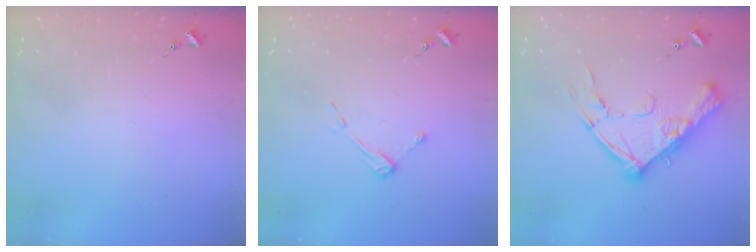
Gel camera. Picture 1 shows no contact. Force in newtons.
{"total": 4.2, "press": 4.2, "slide": 0.6}
{"total": 17.3, "press": 17.2, "slide": 1.6}